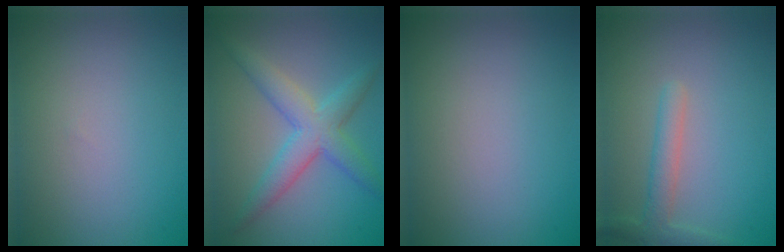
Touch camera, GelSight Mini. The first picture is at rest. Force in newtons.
{"total": 4.8, "press": 4.8, "slide": 0.2}
{"total": 0.0}
{"total": 2.4, "press": 2.4, "slide": 0.1}